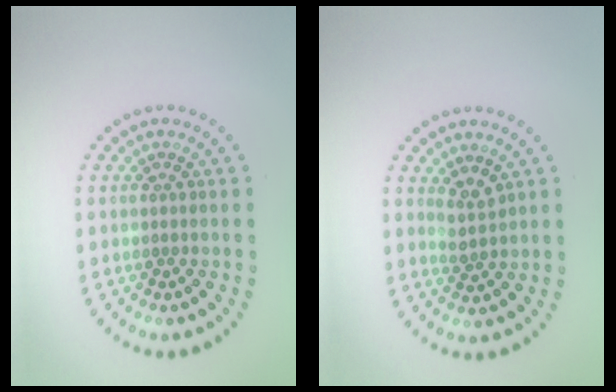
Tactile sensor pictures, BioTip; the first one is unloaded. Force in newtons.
{"total": 1.8, "press": 1.4, "slide": 1.2}